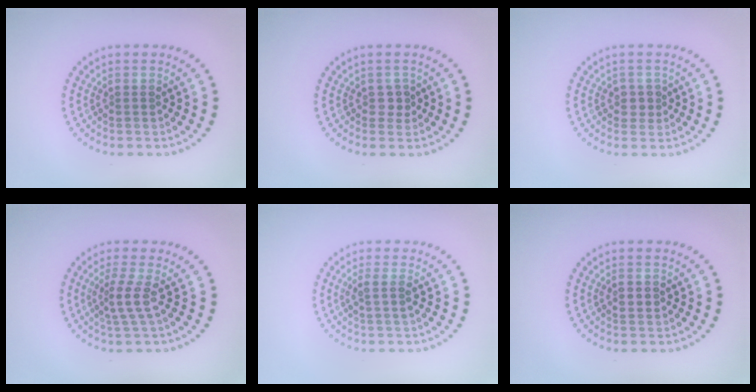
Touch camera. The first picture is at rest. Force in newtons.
{"total": 0.8, "press": 0.7, "slide": 0.4}
{"total": 1.3, "press": 1.1, "slide": 0.6}
{"total": 2.4, "press": 1.5, "slide": 1.9}
{"total": 1.5, "press": 1.2, "slide": 0.8}
{"total": 1.0, "press": 1.0, "slide": 0.1}